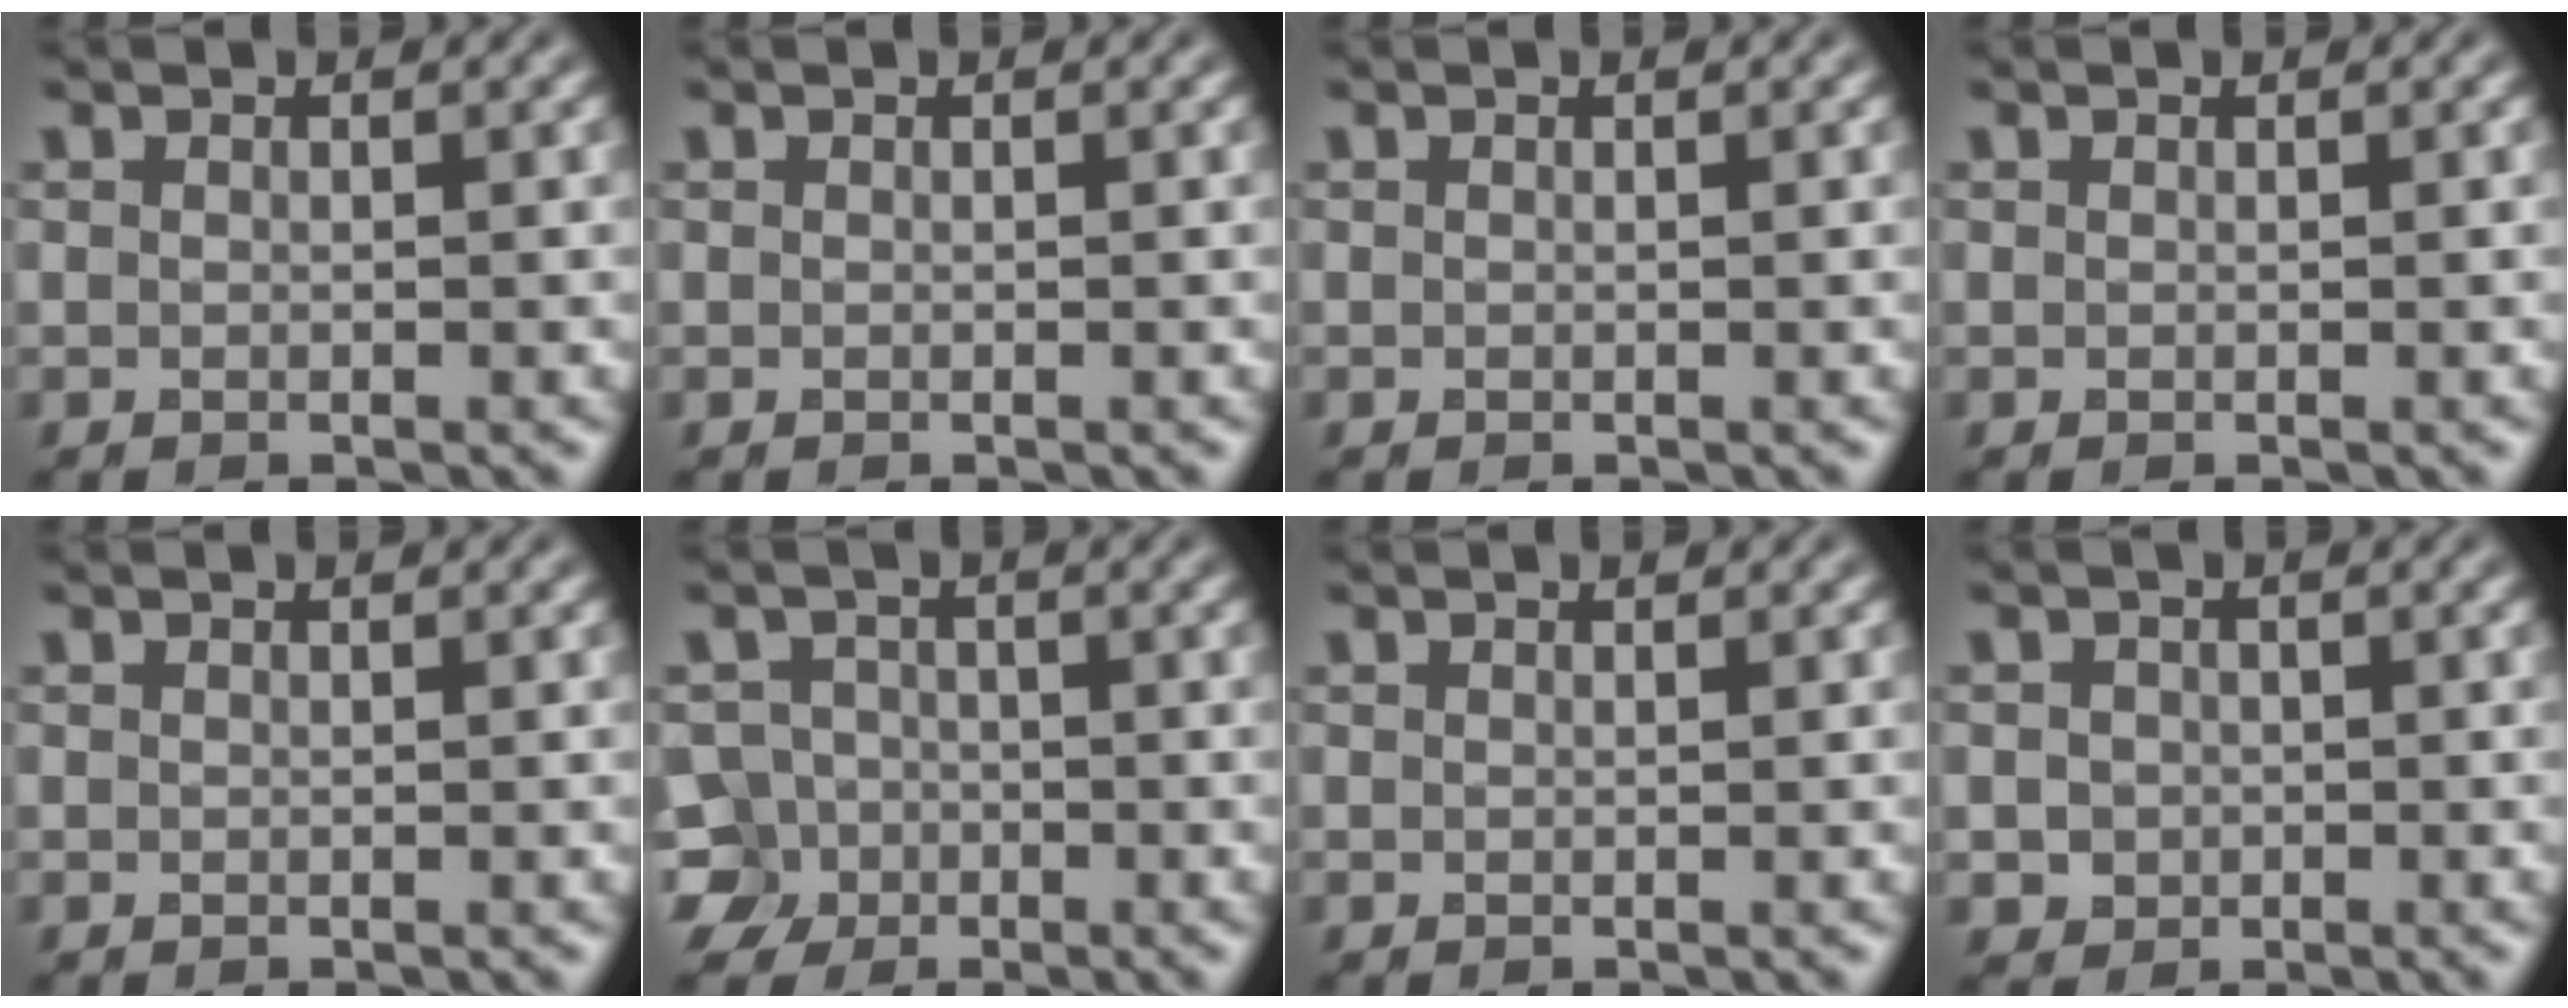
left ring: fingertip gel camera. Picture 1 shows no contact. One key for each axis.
{"total": 0.0}
{"total": 0.0}
{"total": 0.0}
{"total": 0.0}
{"total": 6.2, "fx": -3.9, "fy": 4.7, "fz": 1.3, "tx": -0.013, "ty": -0.008, "tz": -0.073}
{"total": 0.0}
{"total": 1.6, "fx": -0.3, "fy": 1.5, "fz": 0.4, "tx": 0.007, "ty": -0.005, "tz": -0.003}